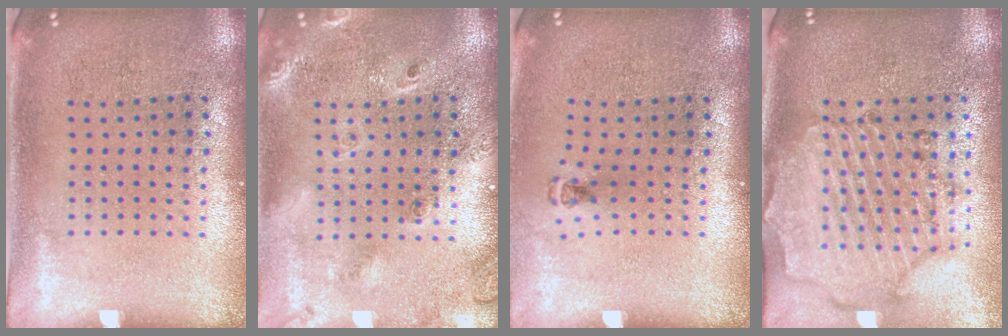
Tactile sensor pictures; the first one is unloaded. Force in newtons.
{"total": 2.0, "press": 1.7, "slide": 1.0}
{"total": 0.5, "press": 0.4, "slide": 0.3}
{"total": 1.6, "press": 1.6, "slide": 0.4}